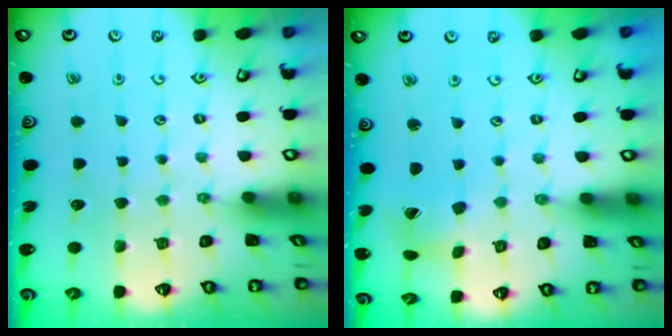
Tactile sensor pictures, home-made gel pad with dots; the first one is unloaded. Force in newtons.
{"total": 4.1, "press": 4.1, "slide": 0.5}